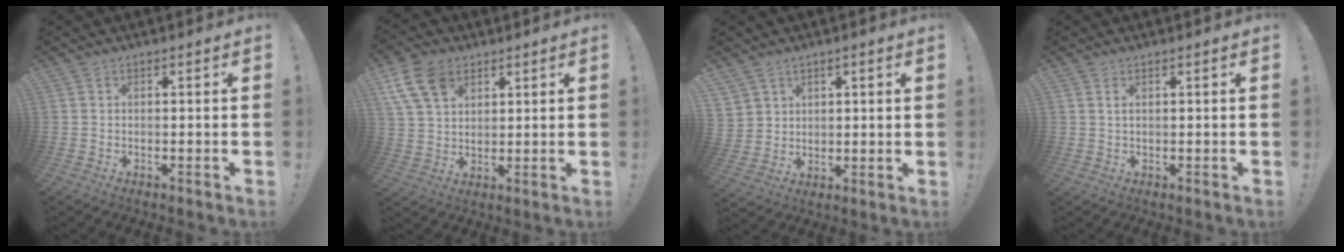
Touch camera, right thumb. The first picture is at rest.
{"total": 11.9, "force": [6.0, 8.0, 6.4], "torque": [-0.121, -0.017, 0.120]}
{"total": 6.4, "force": [3.2, 5.6, 0.4], "torque": [-0.005, -0.026, 0.067]}
{"total": 1.2, "force": [0.5, 0.4, 1.0], "torque": [-0.020, 0.000, 0.008]}